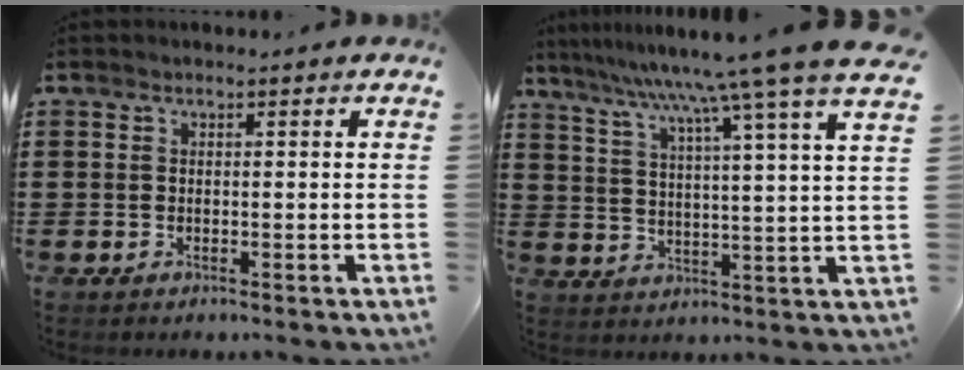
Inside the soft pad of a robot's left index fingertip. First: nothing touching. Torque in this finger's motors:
{"motor_torque": [0.80, -0.85, 0.41, 0.21]}